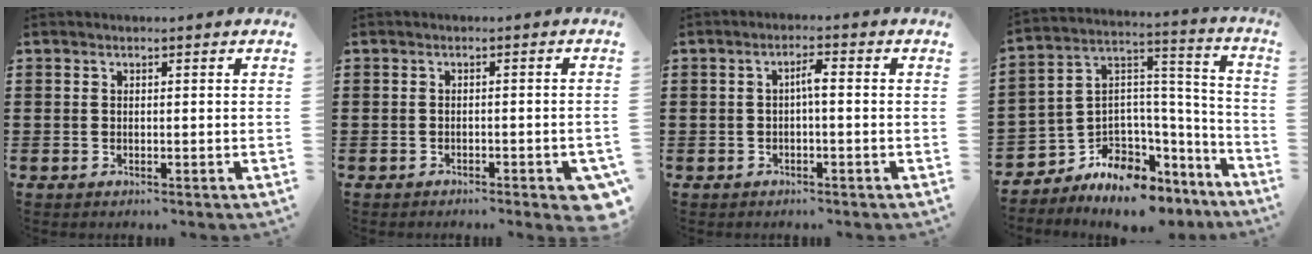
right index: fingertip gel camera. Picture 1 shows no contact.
{"total": 1.9, "force": [-1.5, 0.3, 1.2], "torque": [-0.019, 0.000, -0.027]}
{"total": 2.2, "force": [-0.4, 0.3, 2.2], "torque": [-0.042, 0.004, -0.009]}
{"total": 6.3, "force": [-4.9, 3.9, 0.5], "torque": [-0.027, -0.013, -0.088]}